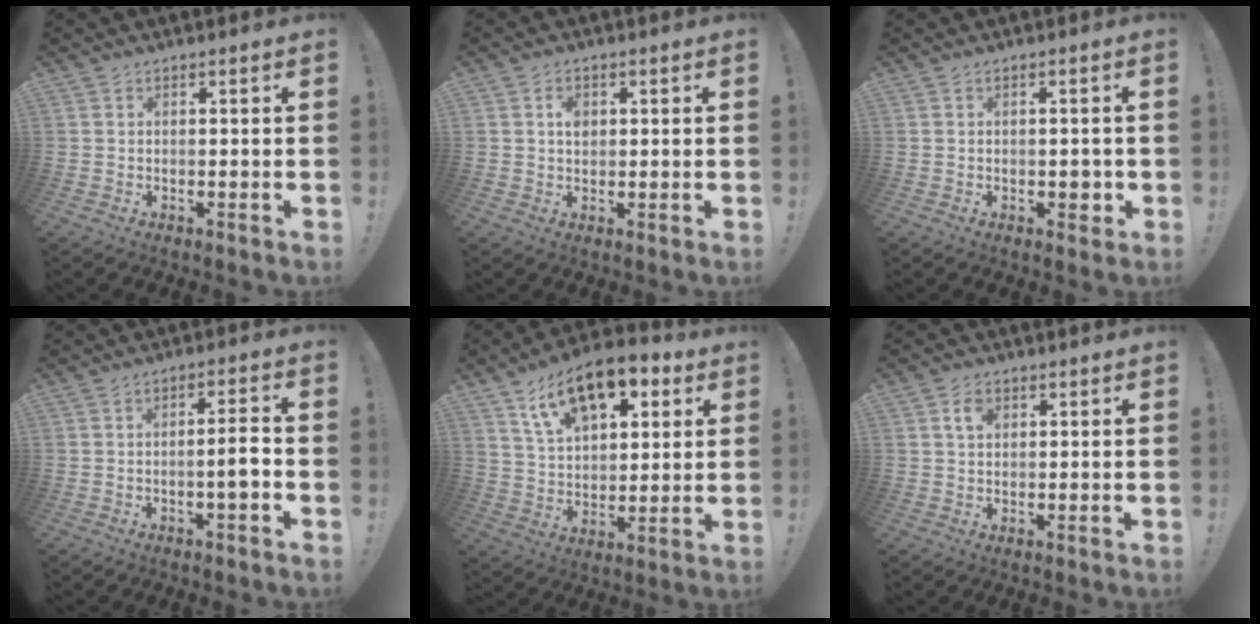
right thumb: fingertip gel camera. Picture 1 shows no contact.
{"total": 3.5, "force": [0.7, 2.7, 2.1], "torque": [-0.021, -0.002, 0.008]}
{"total": 2.6, "force": [-0.4, 1.9, 1.7], "torque": [-0.017, 0.004, -0.008]}
{"total": 5.9, "force": [-1.8, 0.7, 5.6], "torque": [-0.089, 0.007, -0.031]}
{"total": 16.8, "force": [9.9, 9.1, 10.1], "torque": [-0.160, -0.052, 0.176]}
{"total": 4.0, "force": [1.7, 2.6, 2.5], "torque": [-0.028, -0.004, 0.027]}